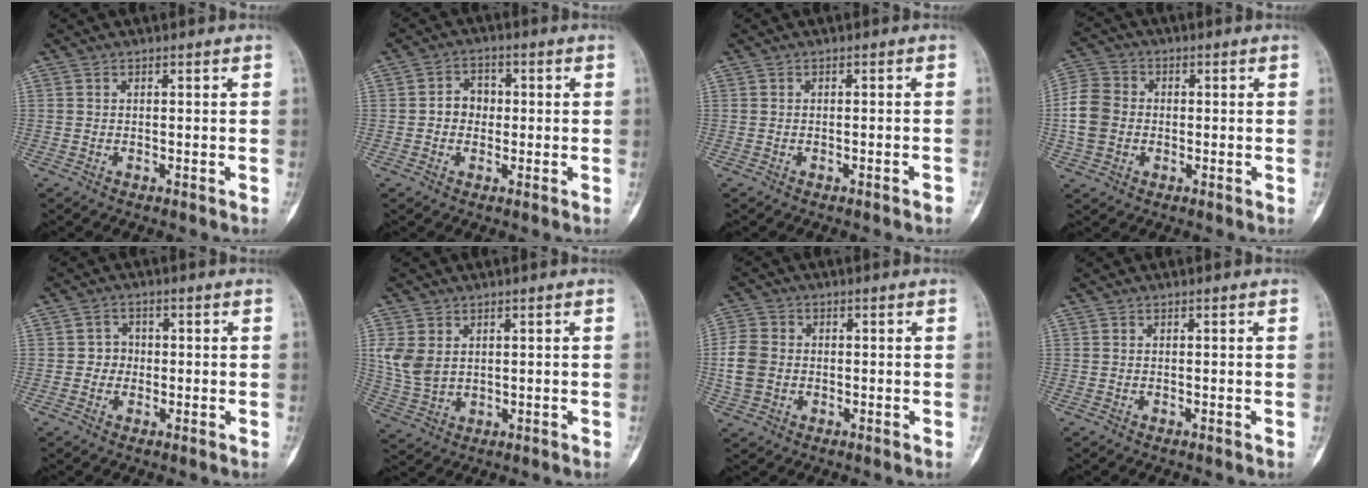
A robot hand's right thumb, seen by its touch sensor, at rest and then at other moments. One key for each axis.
{"total": 4.4, "fx": -0.1, "fy": 3.8, "fz": 2.3, "tx": -0.013, "ty": 0.014, "tz": -0.010}
{"total": 1.3, "fx": -0.9, "fy": 0.1, "fz": 1.0, "tx": -0.017, "ty": 0.004, "tz": -0.006}
{"total": 8.1, "fx": -0.8, "fy": 6.8, "fz": 4.4, "tx": -0.085, "ty": 0.019, "tz": -0.025}
{"total": 2.9, "fx": -0.3, "fy": 2.7, "fz": 0.9, "tx": 0.010, "ty": 0.010, "tz": -0.012}
{"total": 6.6, "fx": 1.7, "fy": 4.8, "fz": 4.1, "tx": -0.079, "ty": -0.005, "tz": 0.046}
{"total": 6.6, "fx": -0.6, "fy": 5.4, "fz": 3.7, "tx": -0.077, "ty": 0.009, "tz": -0.017}
{"total": 0.0}